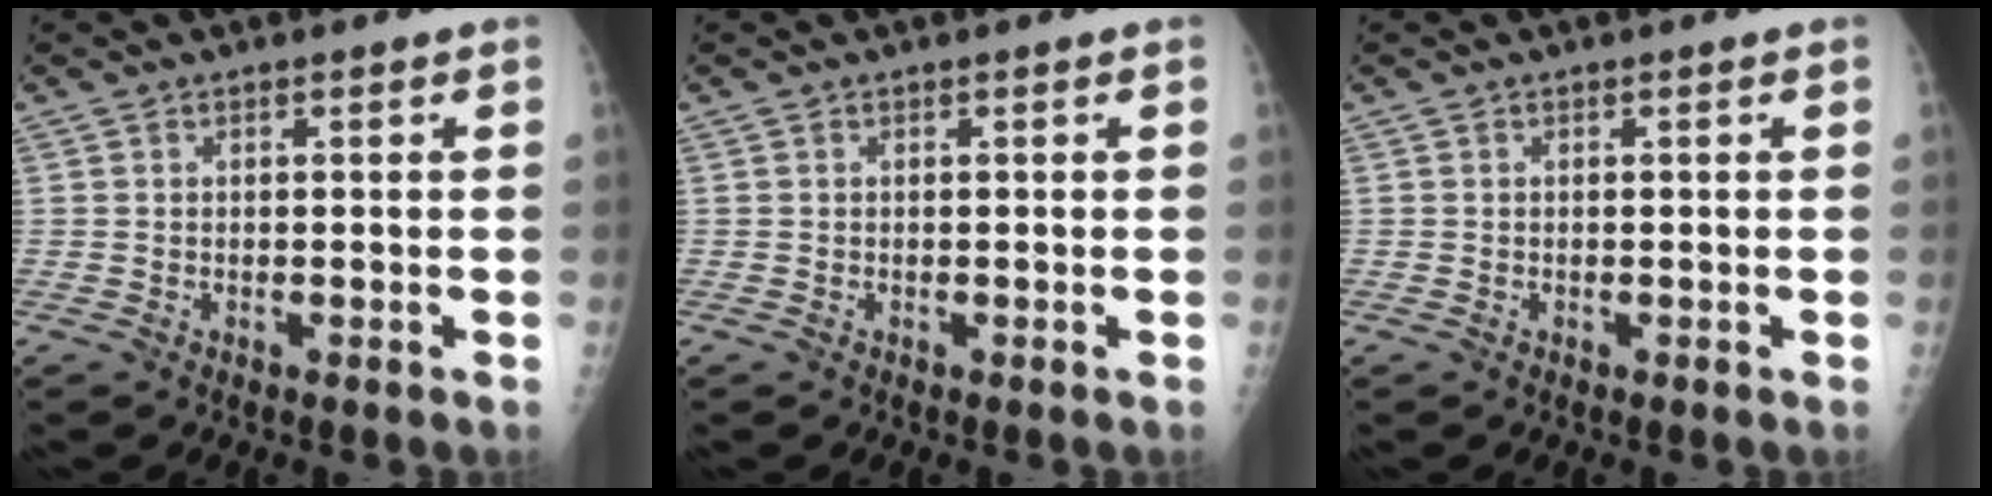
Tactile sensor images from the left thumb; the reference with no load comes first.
{"total": 0.0}
{"total": 0.0}